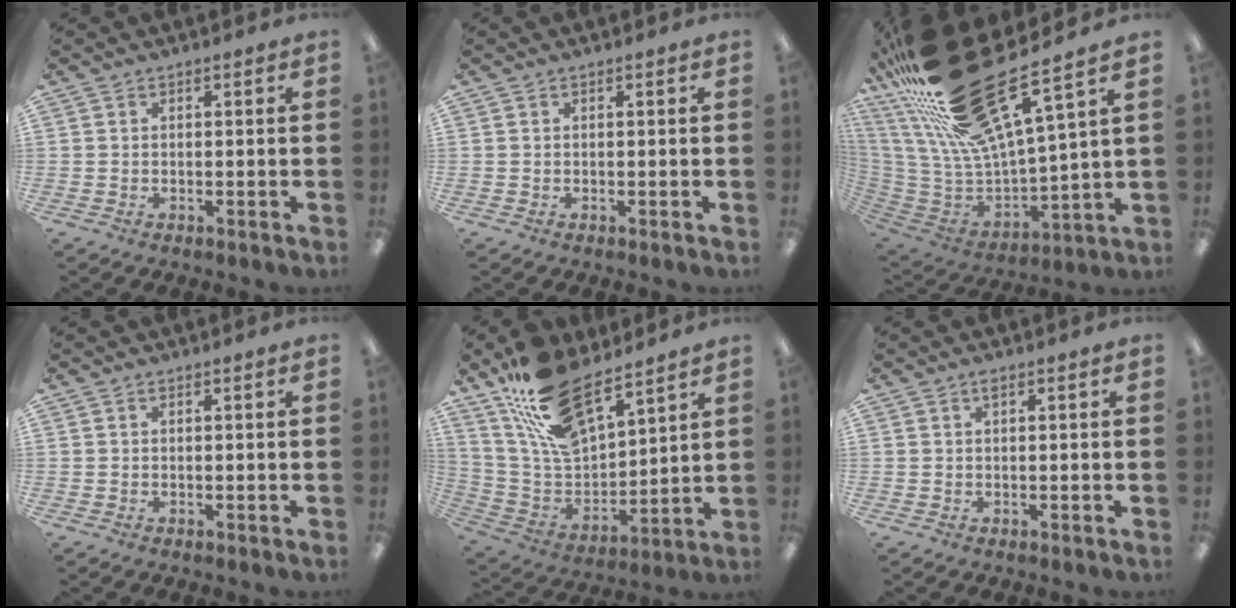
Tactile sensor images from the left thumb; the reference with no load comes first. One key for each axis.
{"total": 0.0}
{"total": 28.7, "fx": 19.8, "fy": 7.9, "fz": 19.2, "tx": -0.330, "ty": -0.143, "tz": 0.343}
{"total": 0.0}
{"total": 18.6, "fx": 13.8, "fy": 7.9, "fz": 9.6, "tx": -0.203, "ty": -0.067, "tz": 0.255}
{"total": 1.0, "fx": 0.5, "fy": 0.2, "fz": 0.8, "tx": -0.019, "ty": 0.002, "tz": 0.009}